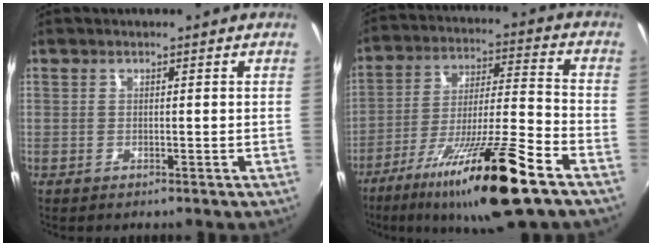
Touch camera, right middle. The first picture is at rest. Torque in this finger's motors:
{"motor_torque": [1.16, -0.98, 0.44, 0.21]}